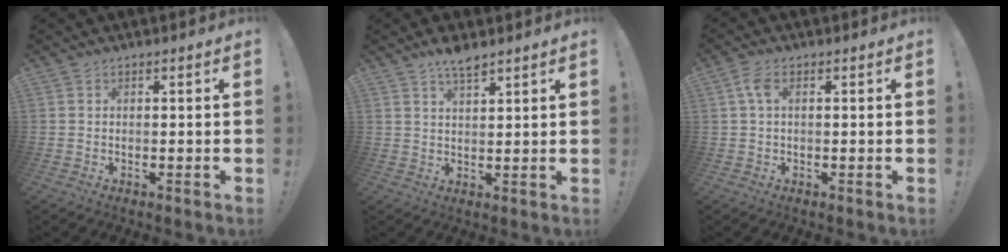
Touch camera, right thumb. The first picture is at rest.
{"total": 5.0, "force": [4.1, 1.0, 2.7], "torque": [-0.048, -0.025, 0.071]}
{"total": 4.1, "force": [0.8, 1.9, 3.5], "torque": [-0.062, 0.005, 0.015]}